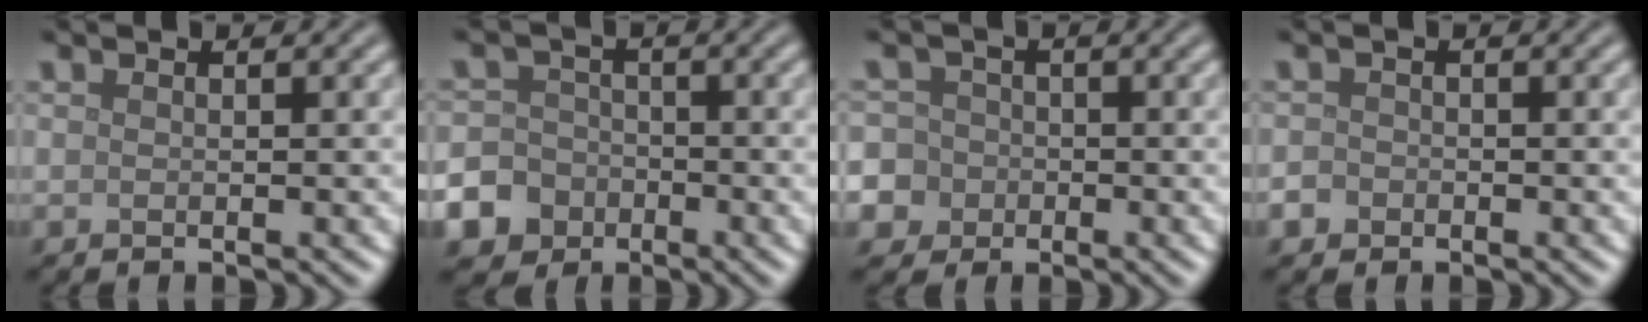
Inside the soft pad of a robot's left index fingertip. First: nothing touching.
{"total": 8.7, "force": [-4.7, 7.1, 1.7], "torque": [-0.042, -0.030, -0.101]}
{"total": 8.9, "force": [-3.0, 8.1, 2.1], "torque": [-0.053, -0.002, -0.091]}
{"total": 1.3, "force": [-0.7, 1.0, 0.3], "torque": [-0.001, 0.002, -0.014]}